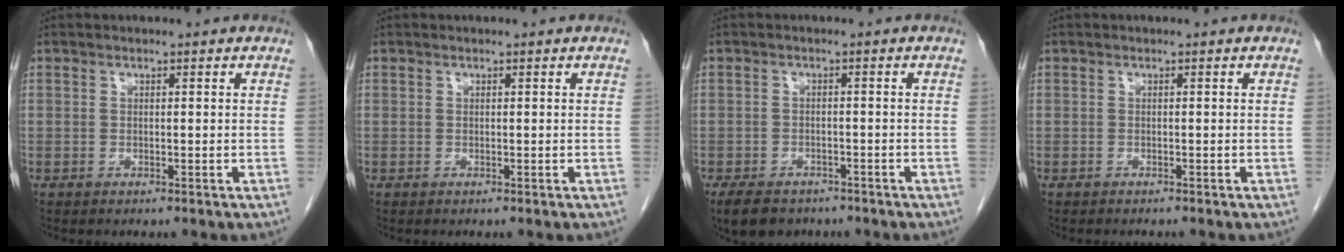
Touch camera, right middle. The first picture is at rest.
{"total": 0.0}
{"total": 7.2, "force": [-5.4, 3.9, 2.9], "torque": [-0.047, -0.003, -0.076]}
{"total": 0.6, "force": [-0.6, 0.0, 0.1], "torque": [-0.008, -0.002, -0.010]}